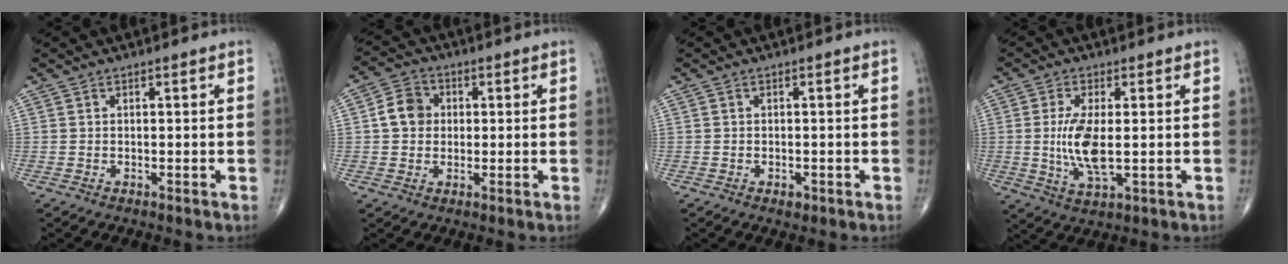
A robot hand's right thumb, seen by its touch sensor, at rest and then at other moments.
{"total": 6.1, "force": [0.6, 5.2, 3.1], "torque": [-0.043, 0.011, 0.002]}
{"total": 1.3, "force": [-0.7, 0.8, 0.8], "torque": [-0.008, 0.000, -0.009]}
{"total": 8.5, "force": [-0.2, 3.0, 7.9], "torque": [-0.166, -0.015, 0.001]}